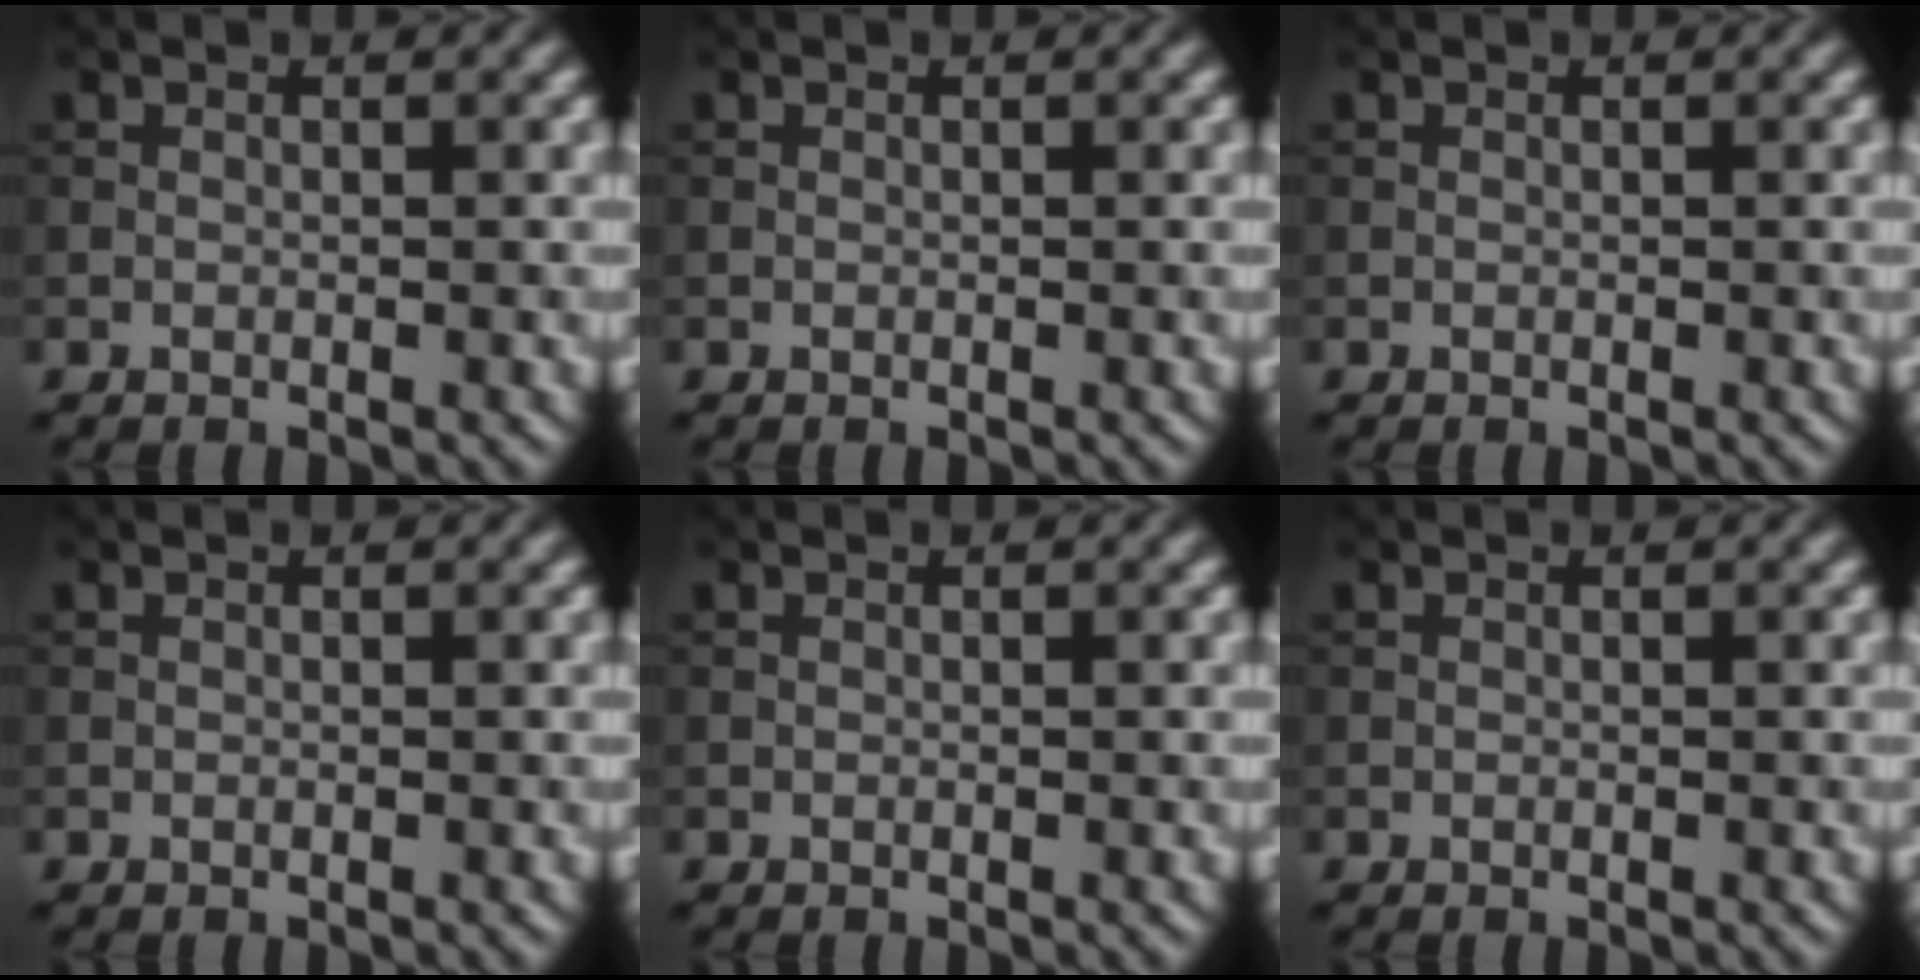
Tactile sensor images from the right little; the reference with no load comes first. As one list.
[{"total": 0.0}, {"total": 0.0}, {"total": 0.0}, {"total": 0.0}, {"total": 0.0}]